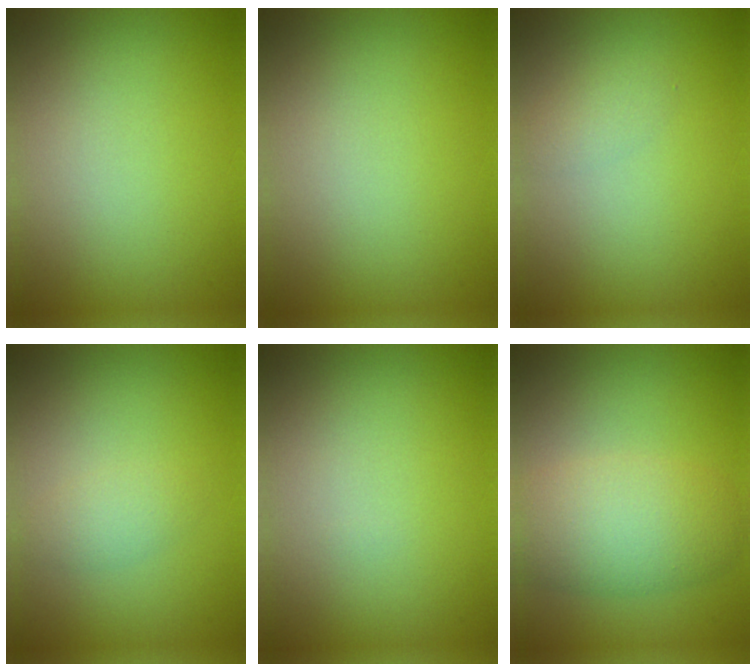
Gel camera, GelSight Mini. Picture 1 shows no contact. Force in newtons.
{"total": 0.0}
{"total": 1.0, "press": 1.0, "slide": 0.1}
{"total": 1.5, "press": 1.5, "slide": 0.1}
{"total": 0.0}
{"total": 5.9, "press": 5.9, "slide": 0.3}